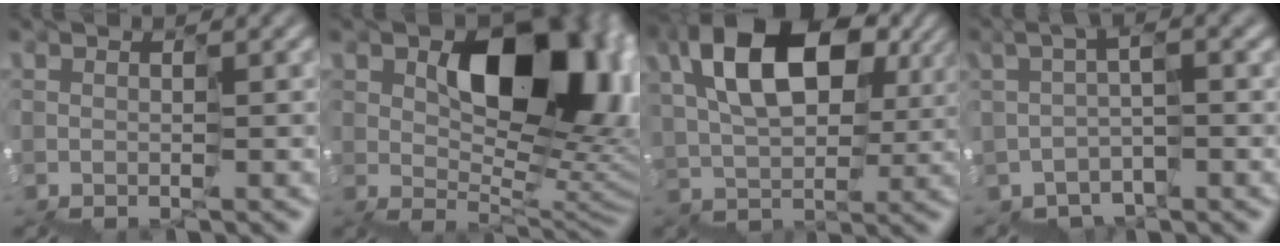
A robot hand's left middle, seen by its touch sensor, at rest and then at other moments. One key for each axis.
{"total": 10.0, "fx": 2.5, "fy": 6.4, "fz": 7.3, "tx": -0.075, "ty": -0.003, "tz": 0.047}
{"total": 8.8, "fx": 3.6, "fy": 5.6, "fz": 5.8, "tx": -0.103, "ty": 0.028, "tz": 0.060}
{"total": 2.1, "fx": -1.8, "fy": -0.4, "fz": -0.9, "tx": 0.013, "ty": -0.001, "tz": -0.031}